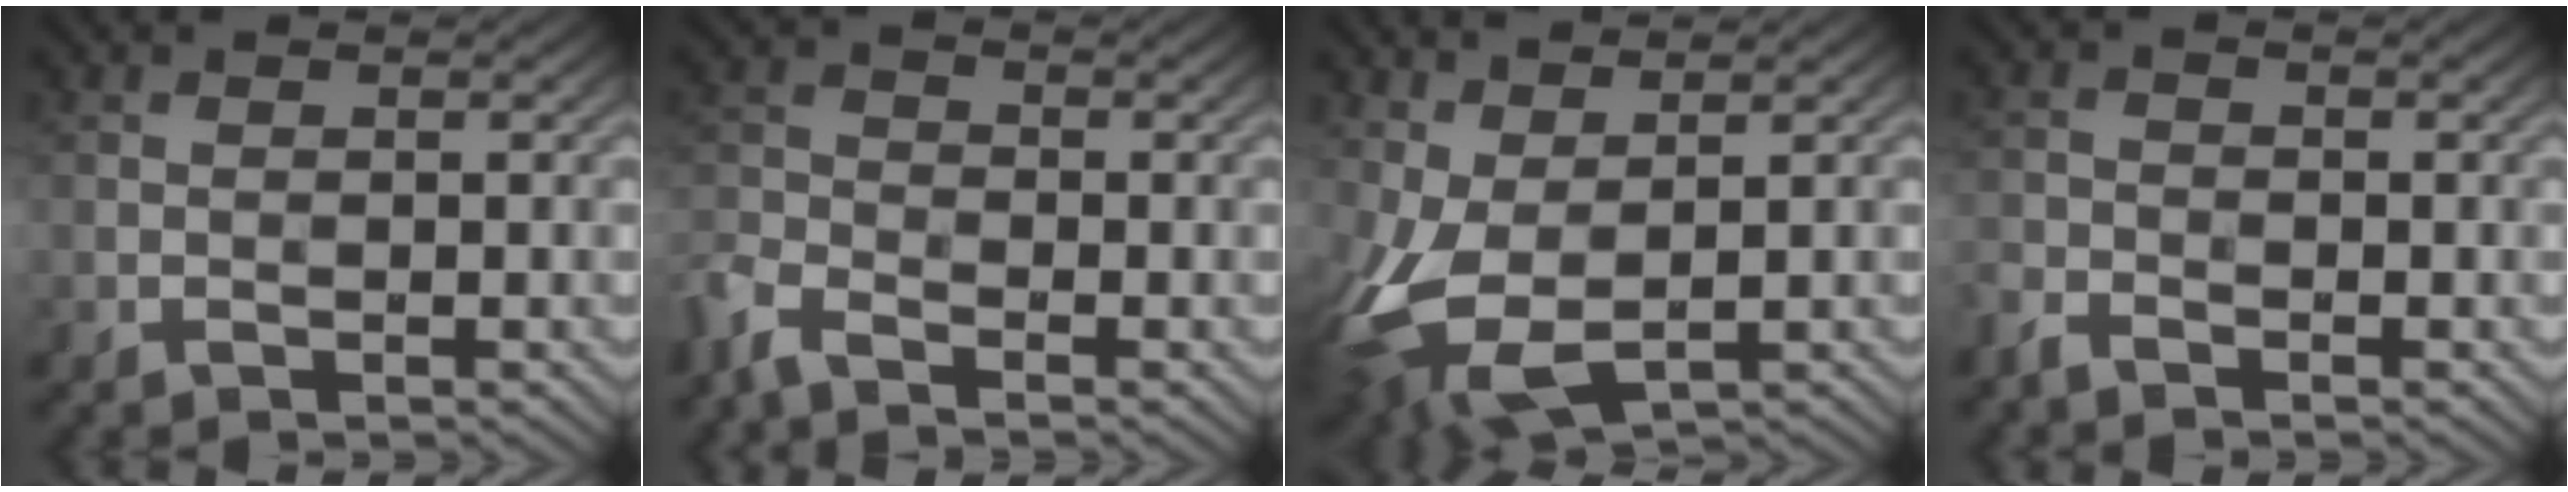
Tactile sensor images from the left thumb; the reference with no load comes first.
{"total": 4.7, "force": [-3.8, 1.6, 2.2], "torque": [-0.062, -0.015, -0.082]}
{"total": 9.6, "force": [-0.6, 5.5, 7.9], "torque": [-0.207, -0.036, 0.010]}
{"total": 2.4, "force": [-2.2, 0.6, 0.7], "torque": [-0.023, -0.012, -0.046]}